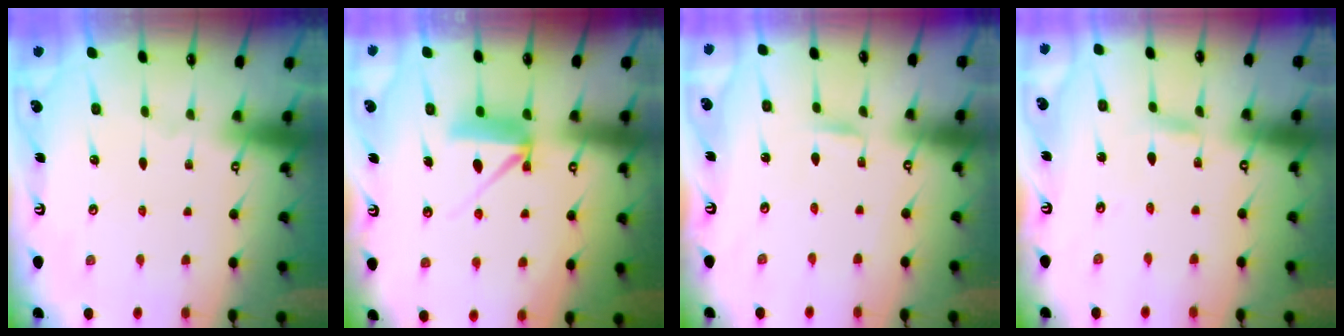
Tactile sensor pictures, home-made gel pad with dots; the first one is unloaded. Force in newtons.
{"total": 8.2, "press": 8.2, "slide": 0.4}
{"total": 1.3, "press": 1.3, "slide": 0.2}
{"total": 3.1, "press": 3.0, "slide": 0.3}